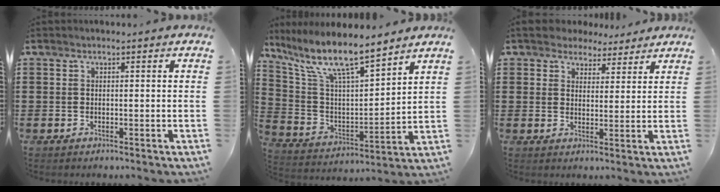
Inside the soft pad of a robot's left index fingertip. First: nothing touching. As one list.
[{"total": 10.4, "force": [8.3, 2.1, 6.0], "torque": [-0.151, -0.047, 0.140]}, {"total": 4.1, "force": [3.5, 2.0, 0.1], "torque": [-0.019, -0.002, 0.067]}]